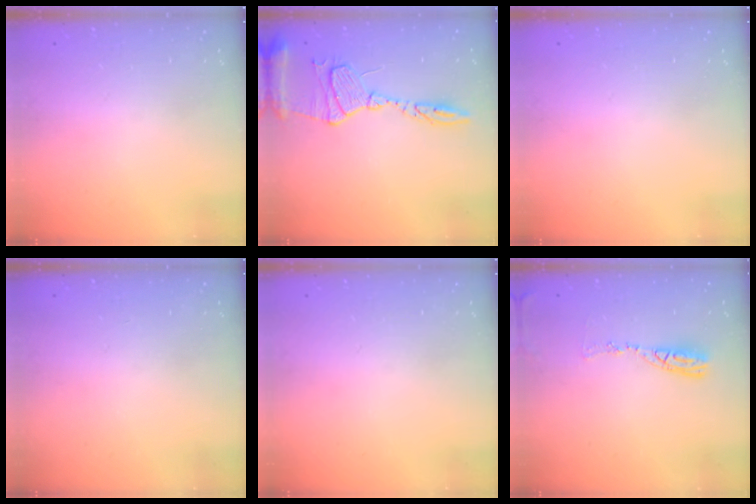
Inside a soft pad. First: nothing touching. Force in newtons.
{"total": 13.4, "press": 13.4, "slide": 1.1}
{"total": 0.0}
{"total": 0.0}
{"total": 0.0}
{"total": 8.9, "press": 8.9, "slide": 0.8}